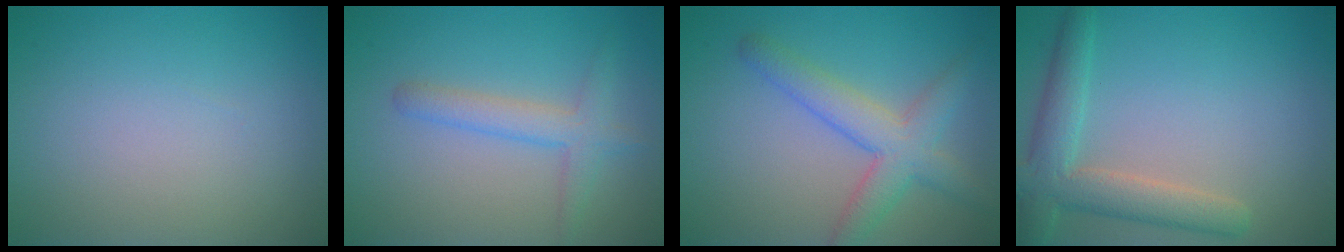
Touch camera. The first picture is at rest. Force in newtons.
{"total": 2.8, "press": 2.8, "slide": 0.2}
{"total": 4.5, "press": 4.5, "slide": 0.2}
{"total": 4.6, "press": 4.6, "slide": 0.6}